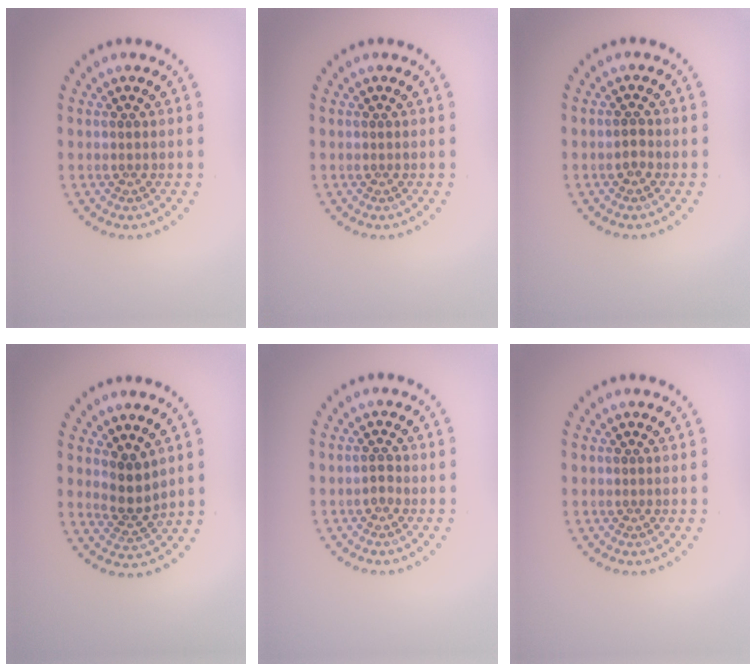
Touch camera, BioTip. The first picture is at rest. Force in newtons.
{"total": 0.0}
{"total": 0.9, "press": 0.9, "slide": 0.2}
{"total": 2.6, "press": 2.1, "slide": 1.4}
{"total": 0.9, "press": 0.9, "slide": 0.2}
{"total": 0.0}